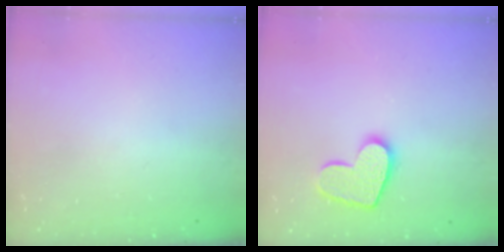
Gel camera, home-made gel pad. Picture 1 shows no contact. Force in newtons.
{"total": 12.1, "press": 12.0, "slide": 0.8}